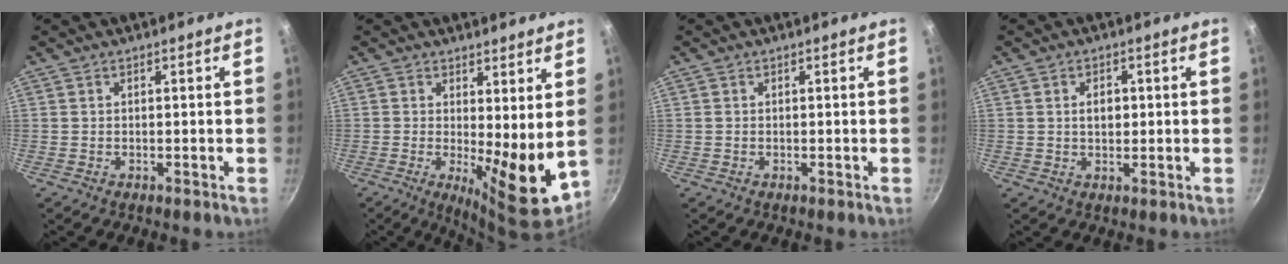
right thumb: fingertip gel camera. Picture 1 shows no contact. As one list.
[{"total": 10.2, "force": [0.9, 3.2, 9.6], "torque": [-0.126, -0.034, 0.018]}, {"total": 0.0}, {"total": 3.2, "force": [0.4, 2.1, 2.3], "torque": [-0.025, 0.002, 0.007]}]